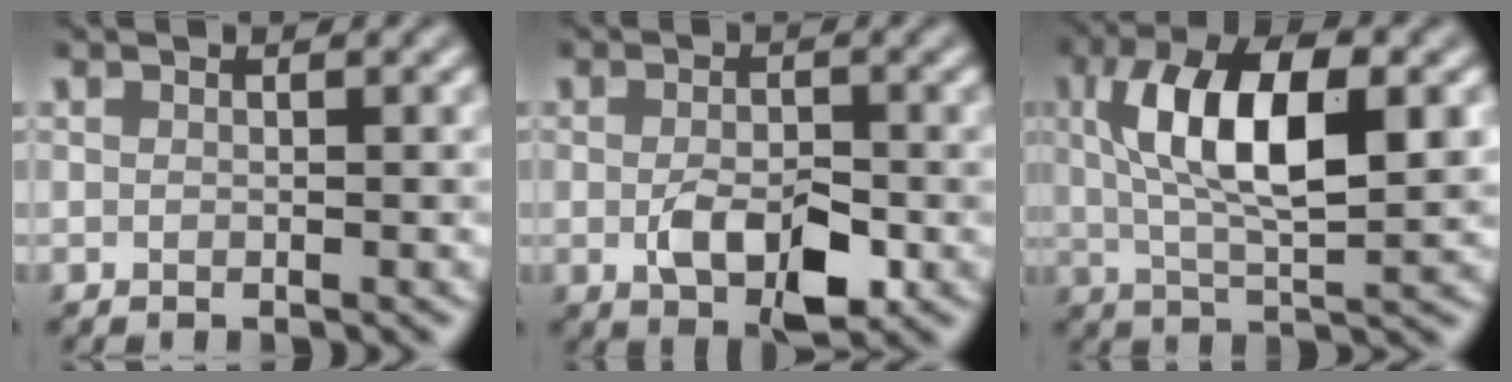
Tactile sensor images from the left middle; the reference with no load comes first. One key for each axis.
{"total": 4.7, "fx": -1.3, "fy": 2.5, "fz": 3.8, "tx": -0.073, "ty": -0.008, "tz": -0.020}
{"total": 9.0, "fx": 1.8, "fy": 3.3, "fz": 8.2, "tx": -0.140, "ty": 0.008, "tz": 0.028}